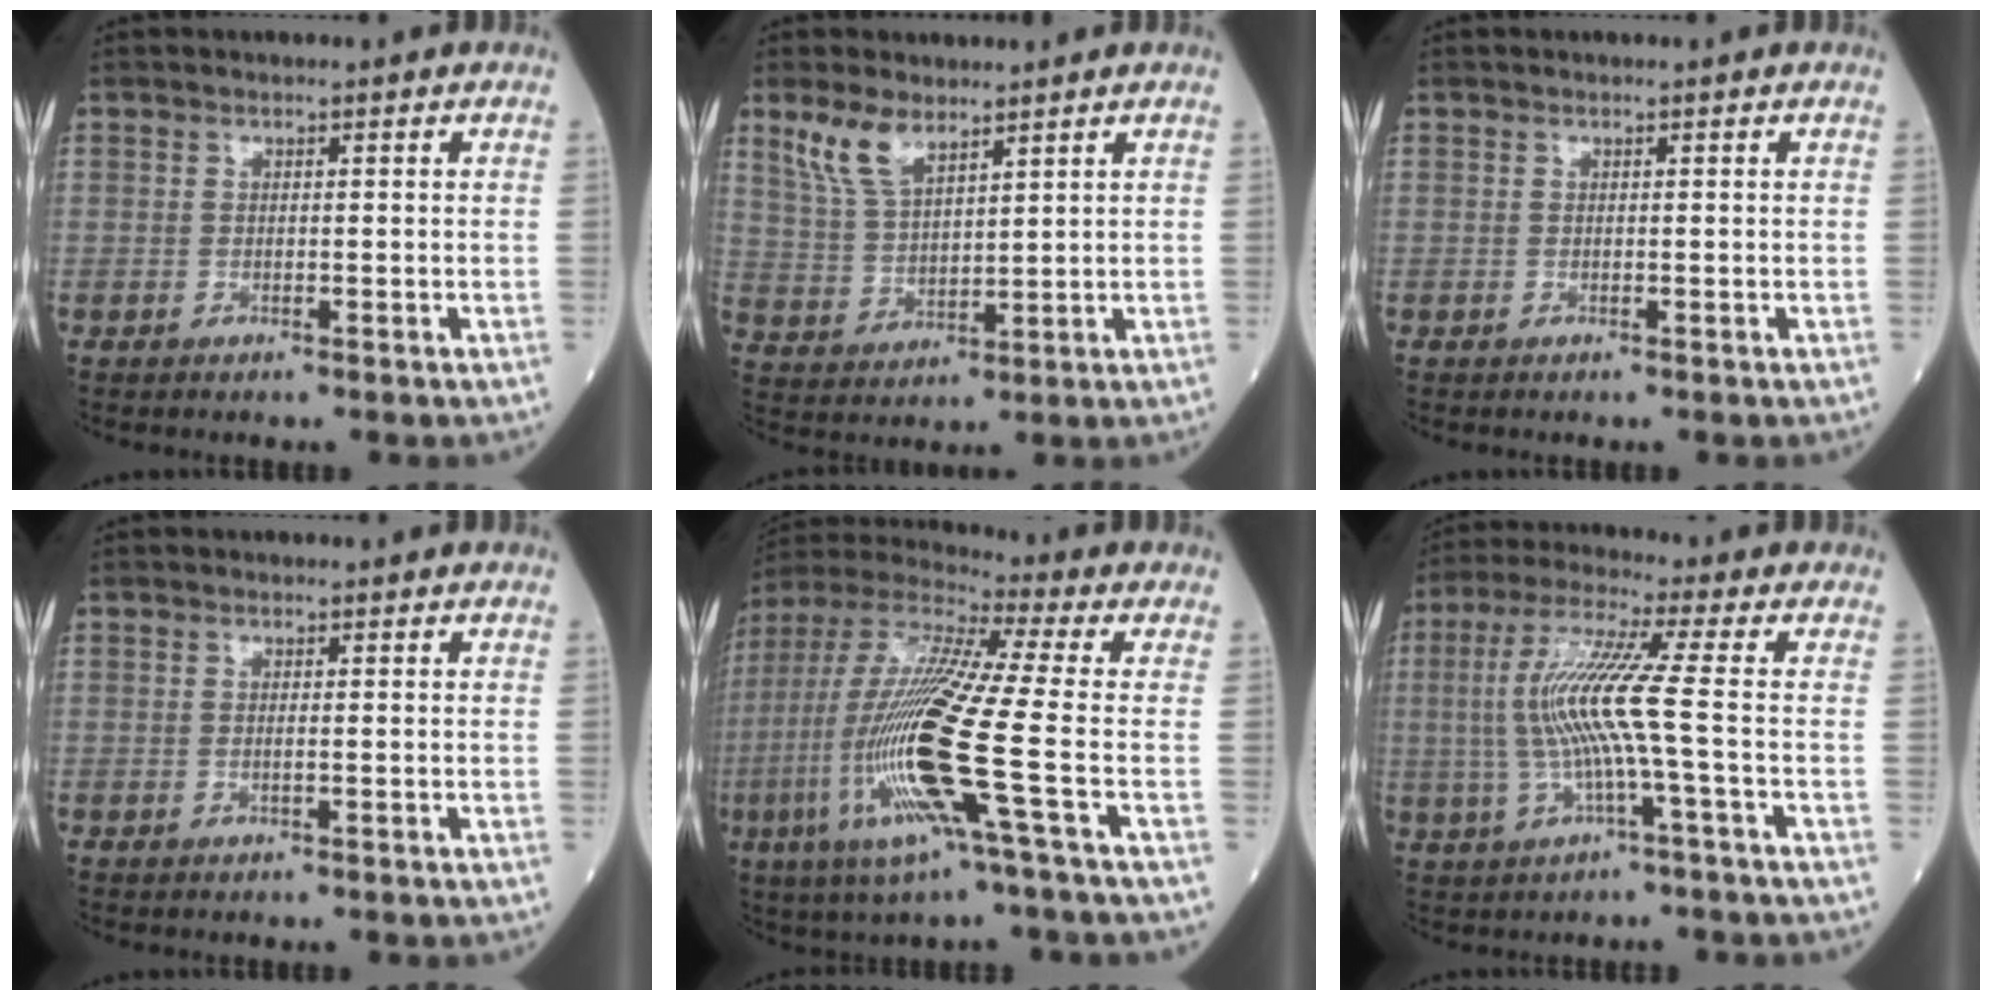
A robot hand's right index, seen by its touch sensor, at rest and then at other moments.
{"total": 6.6, "force": [4.7, 2.3, 4.0], "torque": [-0.095, 0.009, 0.100]}
{"total": 0.0}
{"total": 0.5, "force": [-0.2, -0.1, 0.5], "torque": [-0.011, 0.000, -0.005]}
{"total": 19.2, "force": [-5.2, -0.1, 18.5], "torque": [-0.405, -0.023, -0.114]}
{"total": 9.9, "force": [-0.6, -0.9, 9.9], "torque": [-0.209, 0.009, -0.015]}